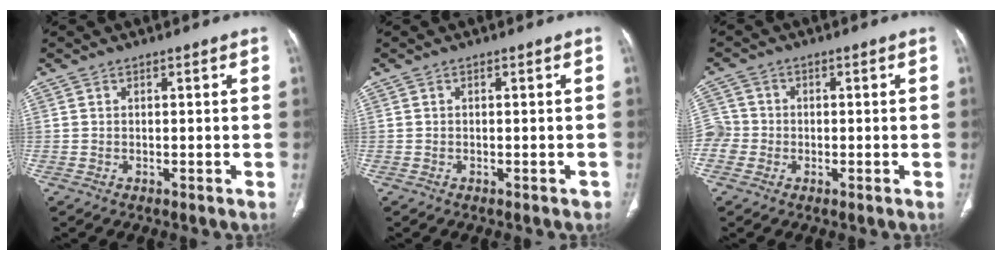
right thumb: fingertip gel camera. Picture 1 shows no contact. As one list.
[{"total": 1.0, "force": [-0.7, 0.5, 0.5], "torque": [-0.004, 0.000, -0.007]}, {"total": 4.8, "force": [-1.1, 4.5, 0.9], "torque": [-0.006, 0.013, -0.028]}]